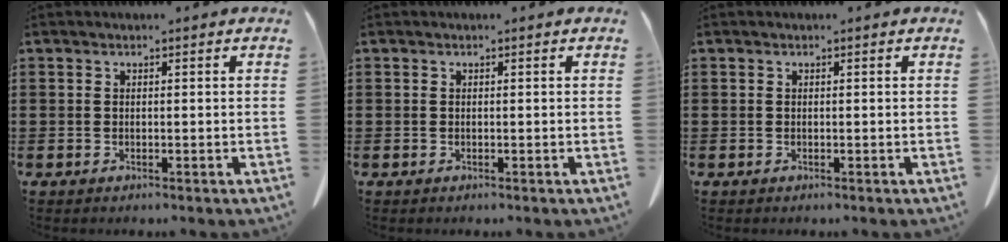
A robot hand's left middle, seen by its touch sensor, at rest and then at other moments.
{"total": 0.0}
{"total": 0.0}